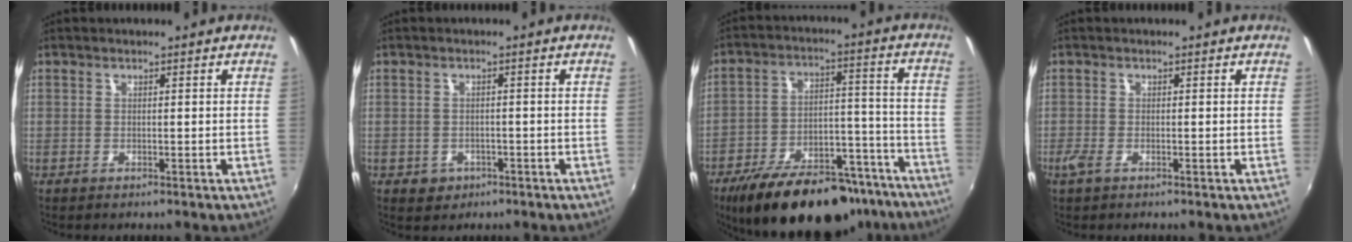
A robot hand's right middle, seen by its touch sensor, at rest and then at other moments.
{"total": 3.4, "force": [-1.3, 2.9, 1.0], "torque": [-0.029, -0.002, -0.014]}
{"total": 25.6, "force": [-19.9, 10.3, 12.2], "torque": [-0.215, 0.013, -0.266]}
{"total": 2.0, "force": [-1.1, 0.8, 1.4], "torque": [-0.032, -0.006, -0.023]}